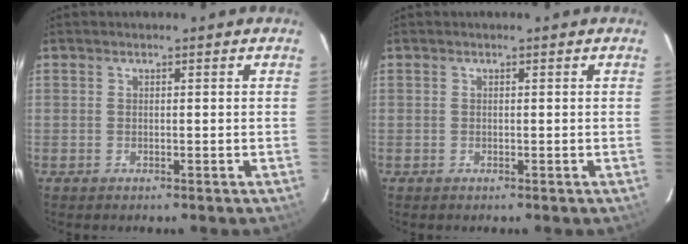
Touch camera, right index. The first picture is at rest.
{"total": 0.0}